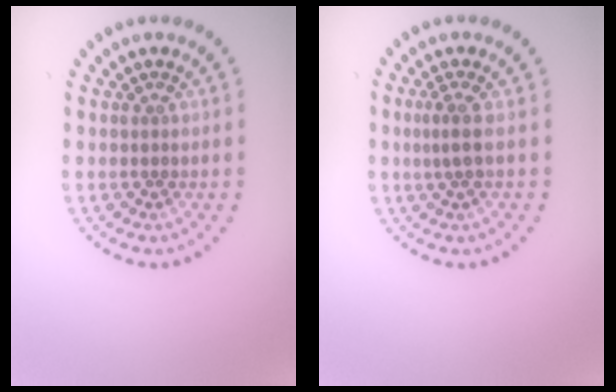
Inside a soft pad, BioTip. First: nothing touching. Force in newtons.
{"total": 1.7, "press": 1.3, "slide": 1.1}